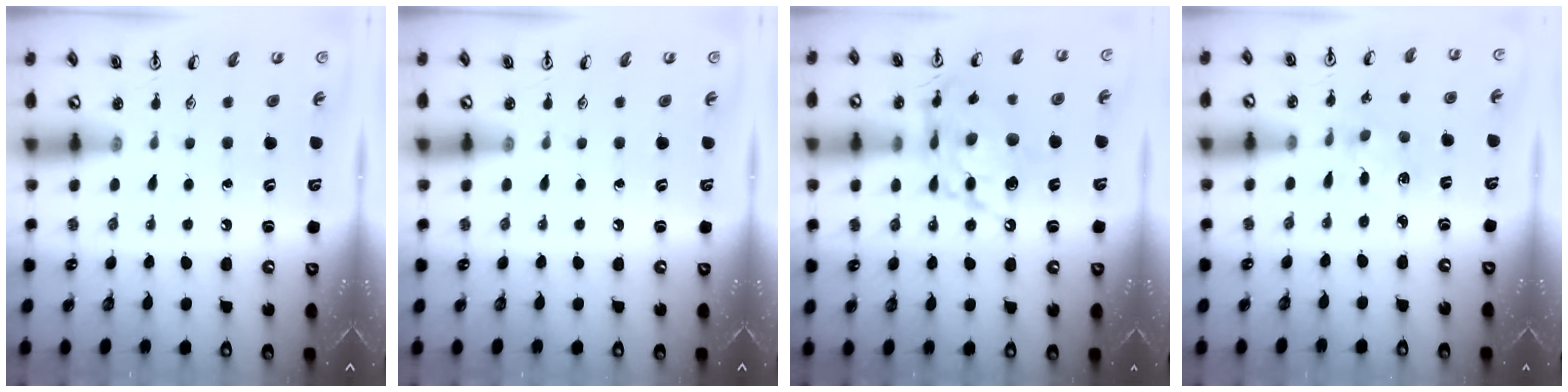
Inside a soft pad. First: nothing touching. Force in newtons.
{"total": 0.0}
{"total": 14.3, "press": 14.3, "slide": 1.4}
{"total": 1.6, "press": 1.6, "slide": 0.1}